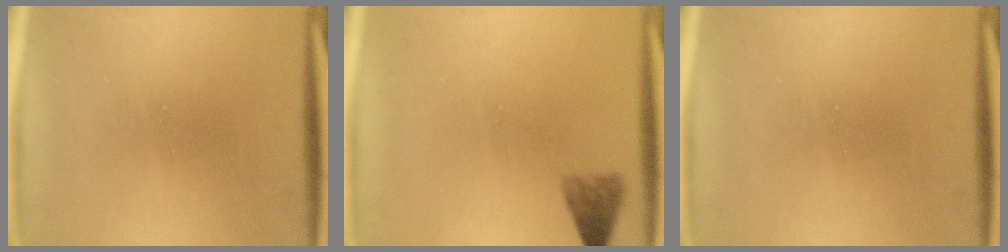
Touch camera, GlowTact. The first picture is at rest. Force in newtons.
{"total": 2.9}
{"total": 0.0}